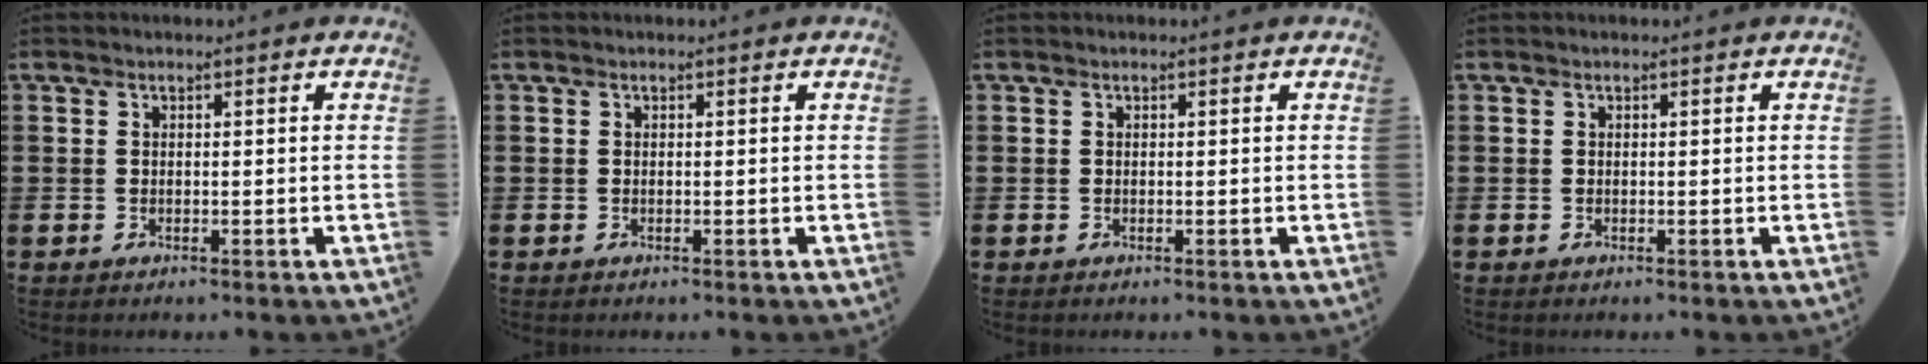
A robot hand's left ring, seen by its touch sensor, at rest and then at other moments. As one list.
[{"total": 0.0}, {"total": 0.0}, {"total": 0.0}]